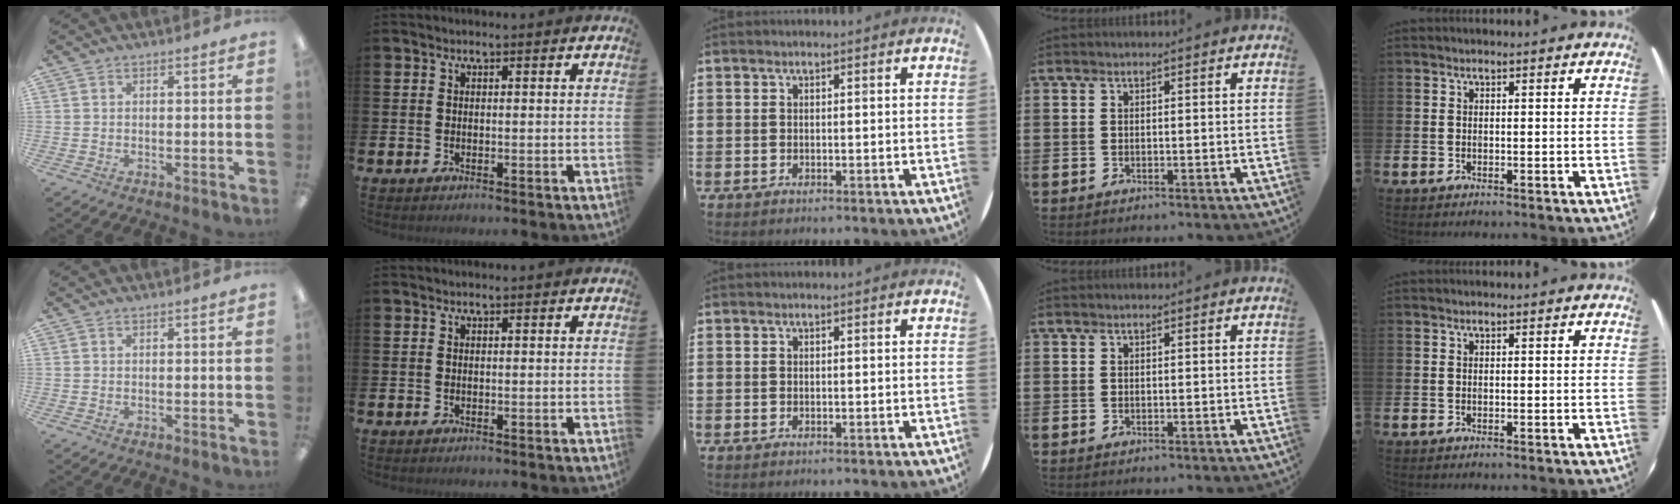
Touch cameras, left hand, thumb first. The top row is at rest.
{}